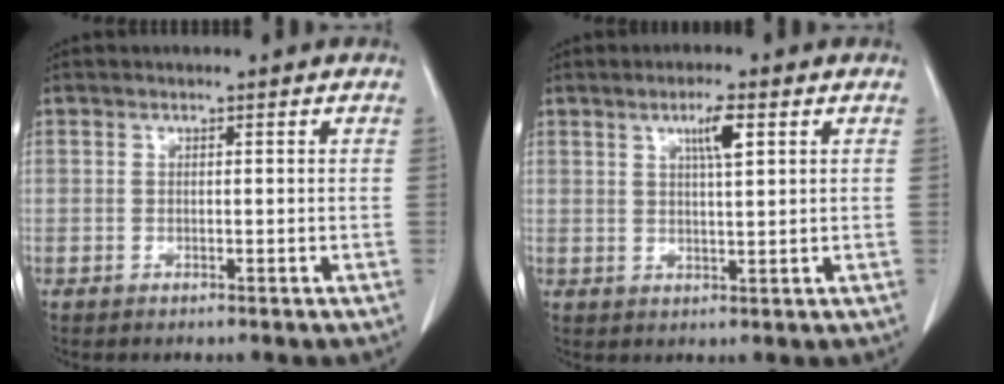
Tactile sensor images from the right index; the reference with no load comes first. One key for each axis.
{"total": 4.3, "fx": 2.0, "fy": 0.4, "fz": 3.8, "tx": -0.062, "ty": -0.001, "tz": 0.034}